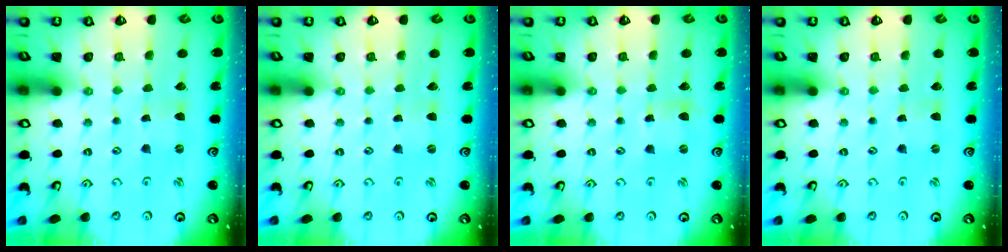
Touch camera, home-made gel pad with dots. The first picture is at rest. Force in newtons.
{"total": 0.9, "press": 0.9, "slide": 0.2}
{"total": 1.0, "press": 1.0, "slide": 0.2}
{"total": 0.0}